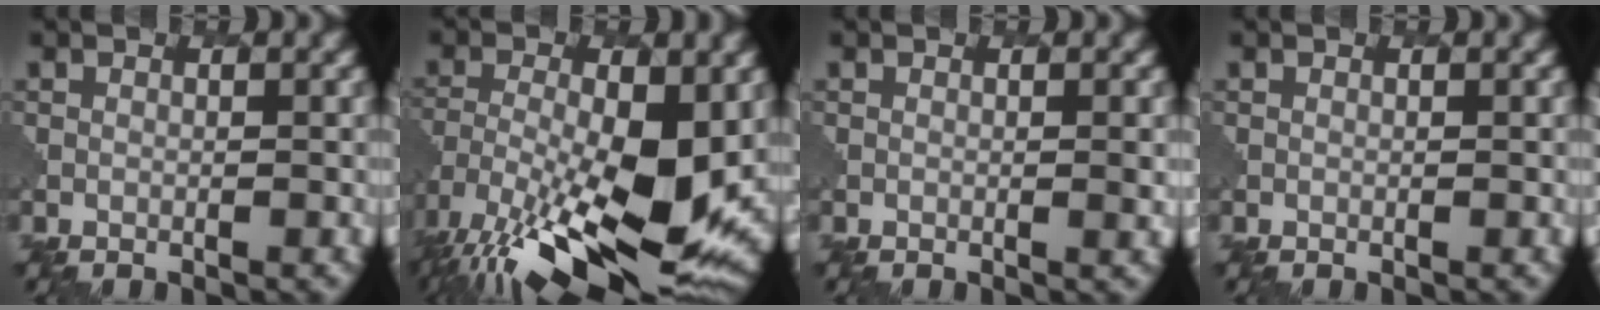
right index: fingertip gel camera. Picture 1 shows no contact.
{"total": 14.4, "force": [-5.5, 5.5, 12.1], "torque": [-0.234, -0.023, -0.099]}
{"total": 0.8, "force": [0.3, -0.1, 0.7], "torque": [-0.004, 0.003, 0.001]}
{"total": 0.0}